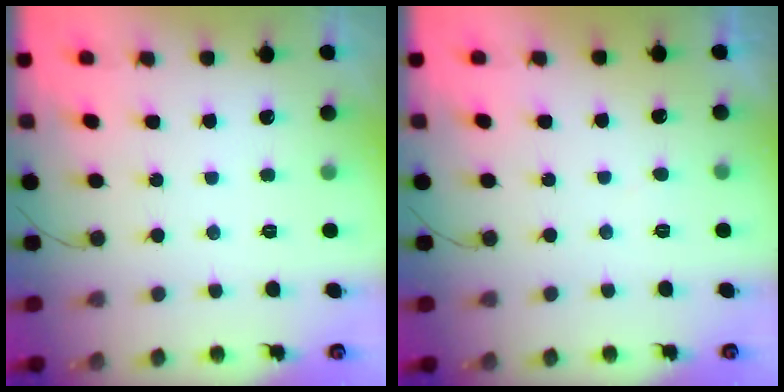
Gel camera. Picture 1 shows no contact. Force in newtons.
{"total": 2.7, "press": 2.7, "slide": 0.2}